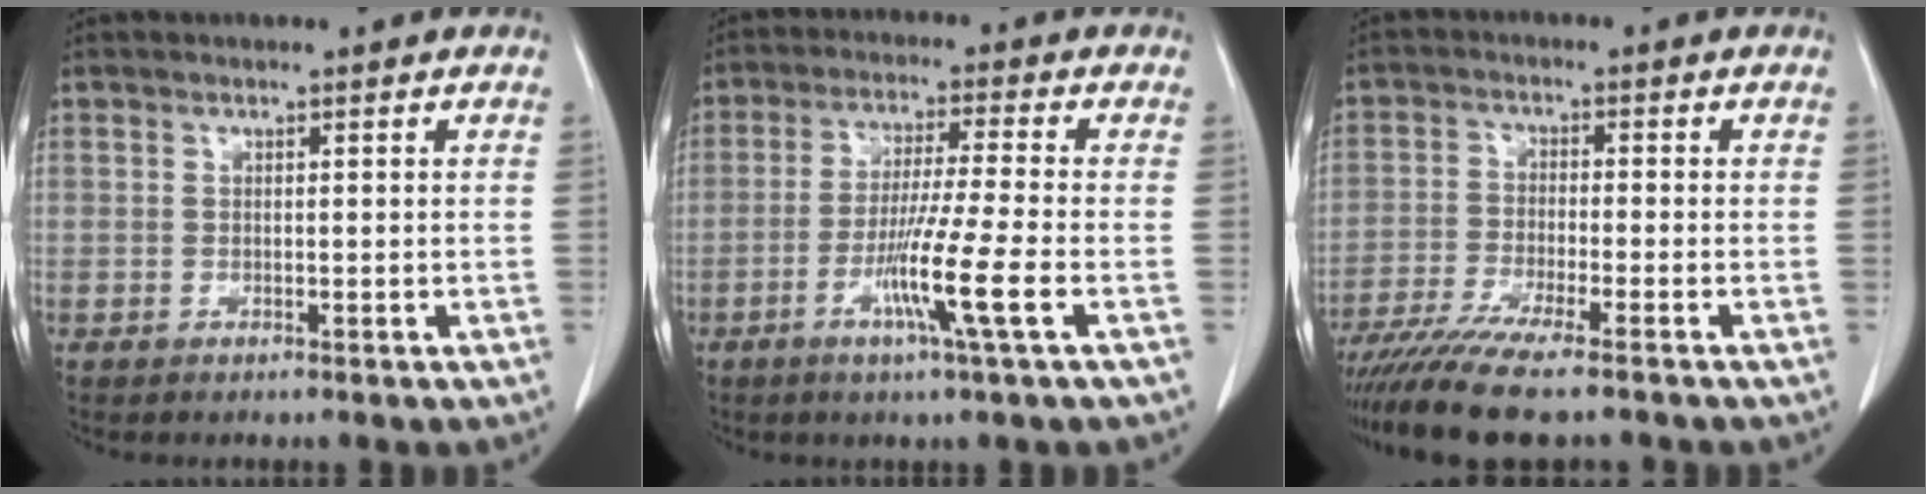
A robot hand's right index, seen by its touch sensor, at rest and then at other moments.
{"total": 8.1, "force": [-2.9, -1.3, 7.5], "torque": [-0.138, -0.019, -0.059]}
{"total": 11.2, "force": [-9.2, 0.1, 6.4], "torque": [-0.104, -0.027, -0.153]}